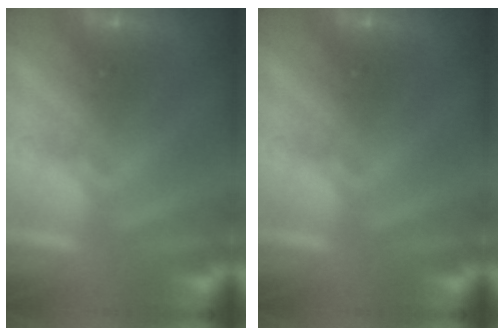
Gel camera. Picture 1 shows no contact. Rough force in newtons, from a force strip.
{"total": 0.0}